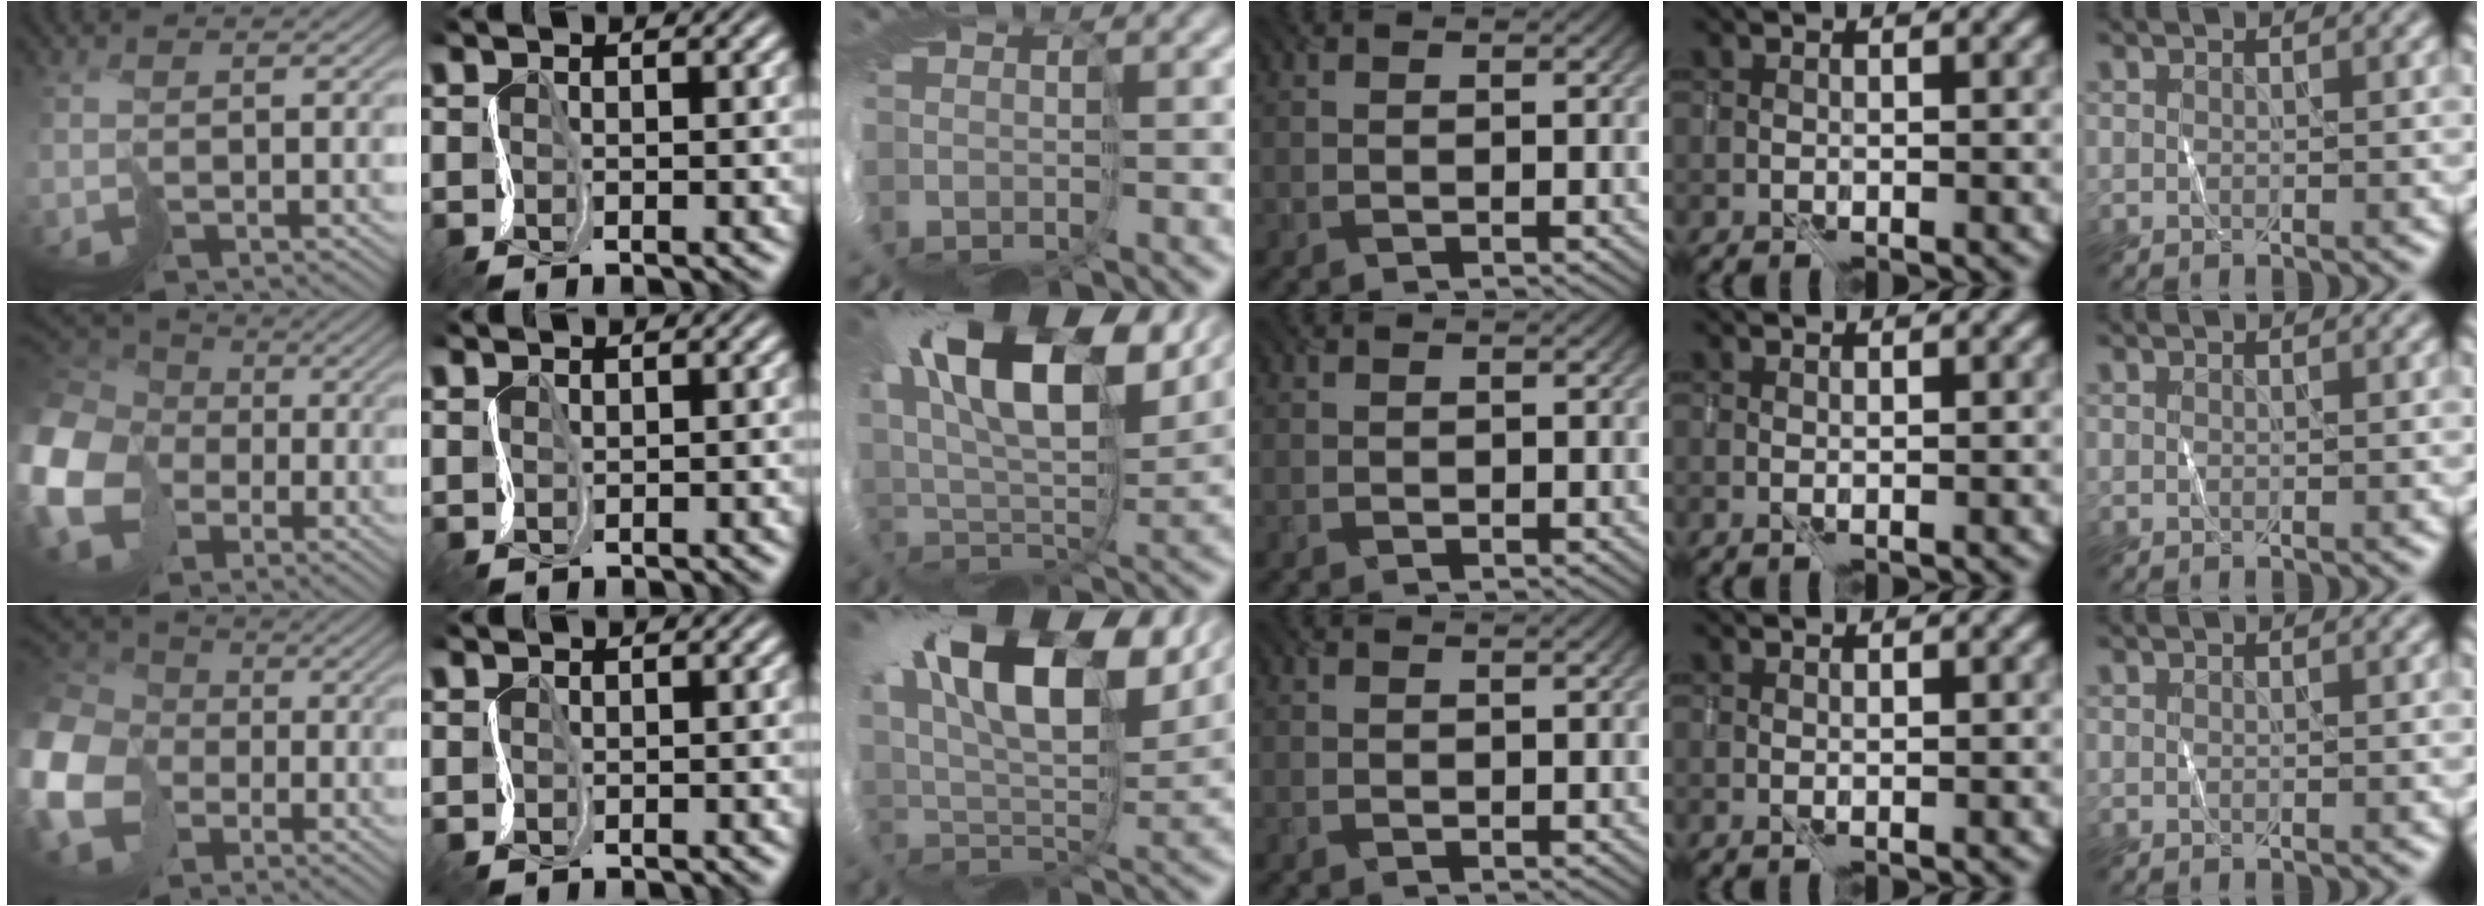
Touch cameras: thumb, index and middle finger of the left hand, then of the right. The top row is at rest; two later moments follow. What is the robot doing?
{"motion": "cut", "object": "tissue"}